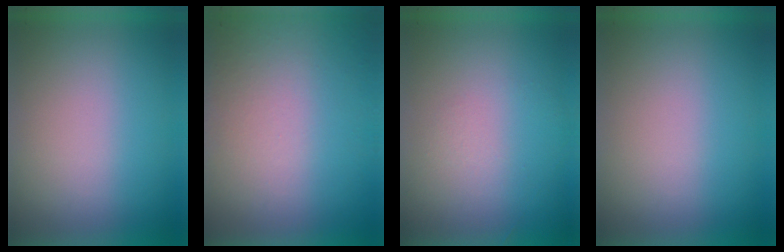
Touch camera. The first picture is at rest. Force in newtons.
{"total": 9.2}
{"total": 1.3}
{"total": 0.0}